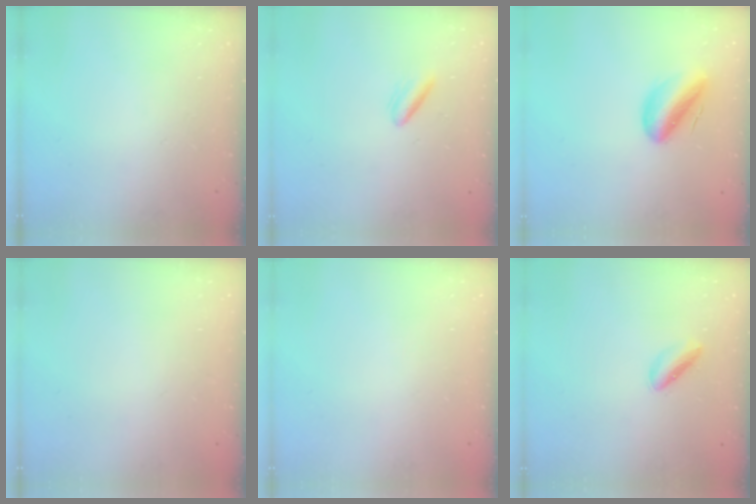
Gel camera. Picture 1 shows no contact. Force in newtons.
{"total": 2.7, "press": 2.6, "slide": 0.9}
{"total": 9.2, "press": 8.9, "slide": 2.5}
{"total": 2.2, "press": 2.2, "slide": 0.1}
{"total": 2.2, "press": 2.2, "slide": 0.1}
{"total": 2.1, "press": 2.1, "slide": 0.3}